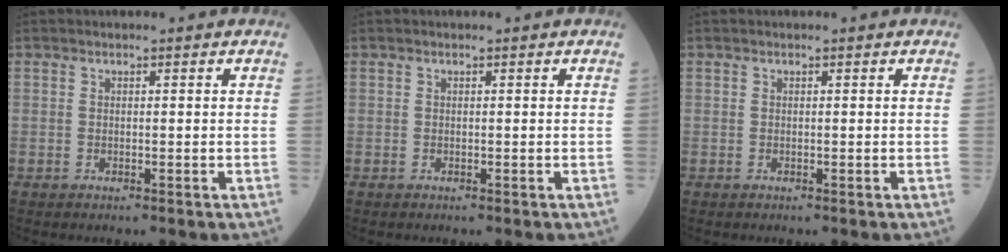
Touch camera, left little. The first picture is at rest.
{"total": 0.0}
{"total": 0.0}